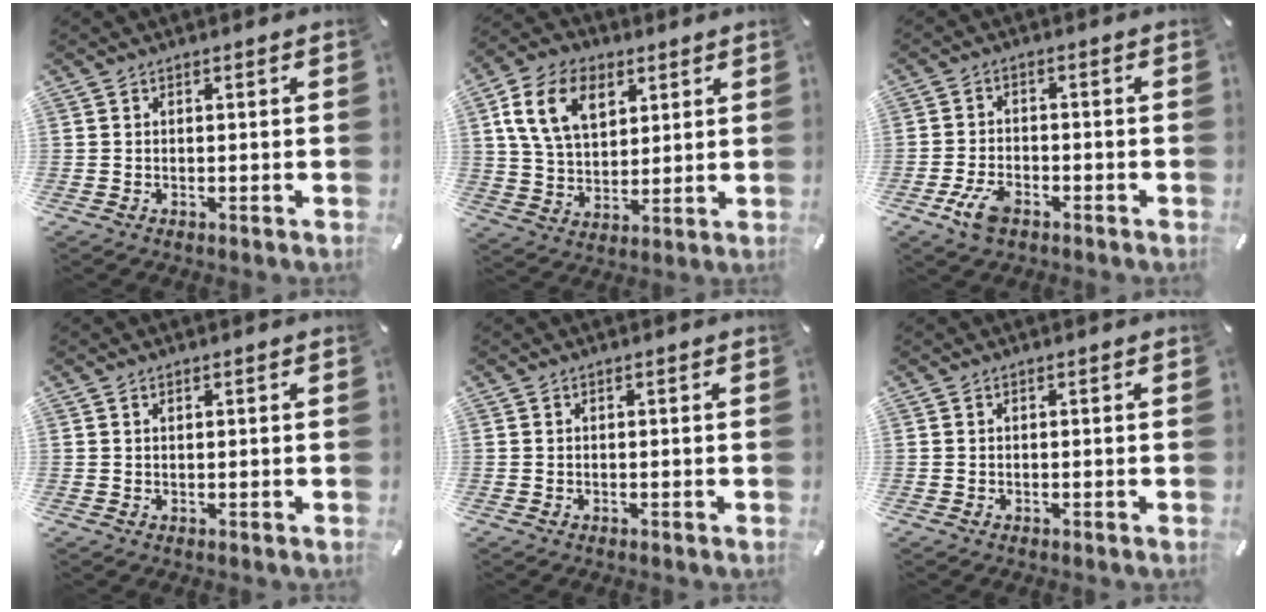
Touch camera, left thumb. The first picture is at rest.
{"total": 13.0, "force": [5.4, 8.9, 7.8], "torque": [-0.161, 0.000, 0.100]}
{"total": 6.0, "force": [-3.3, 3.2, 3.9], "torque": [-0.092, 0.009, -0.065]}
{"total": 0.6, "force": [0.3, 0.3, 0.4], "torque": [-0.008, 0.001, 0.006]}
{"total": 0.0}
{"total": 0.0}